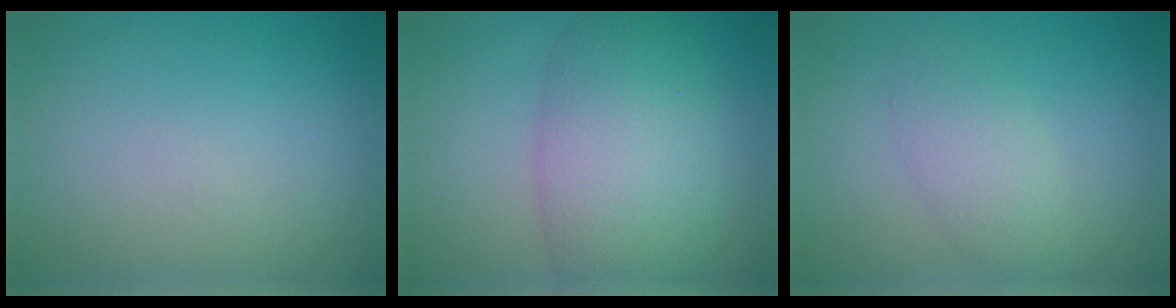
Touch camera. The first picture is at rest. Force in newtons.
{"total": 8.2, "press": 8.1, "slide": 0.4}
{"total": 2.7, "press": 2.7, "slide": 0.0}